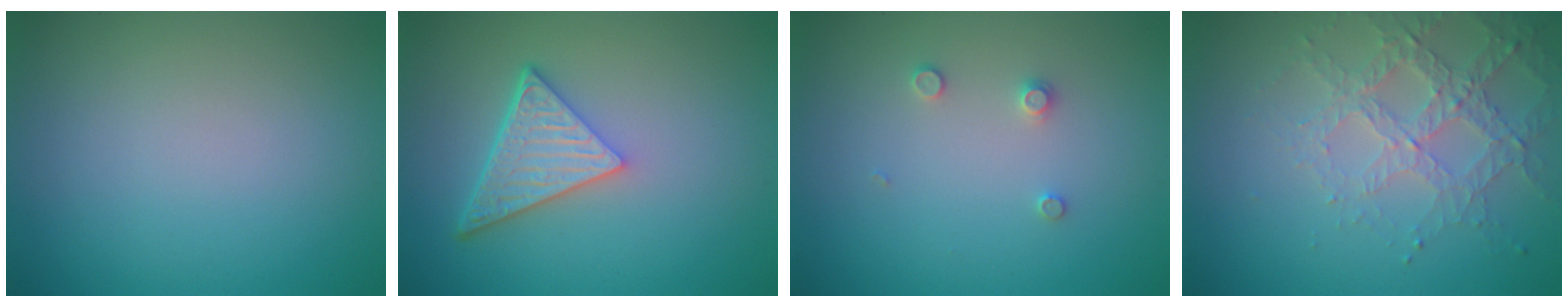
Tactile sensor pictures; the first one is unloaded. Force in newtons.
{"total": 5.1, "press": 3.8, "slide": 3.5}
{"total": 1.0, "press": 1.0, "slide": 0.2}
{"total": 3.3, "press": 3.2, "slide": 0.6}